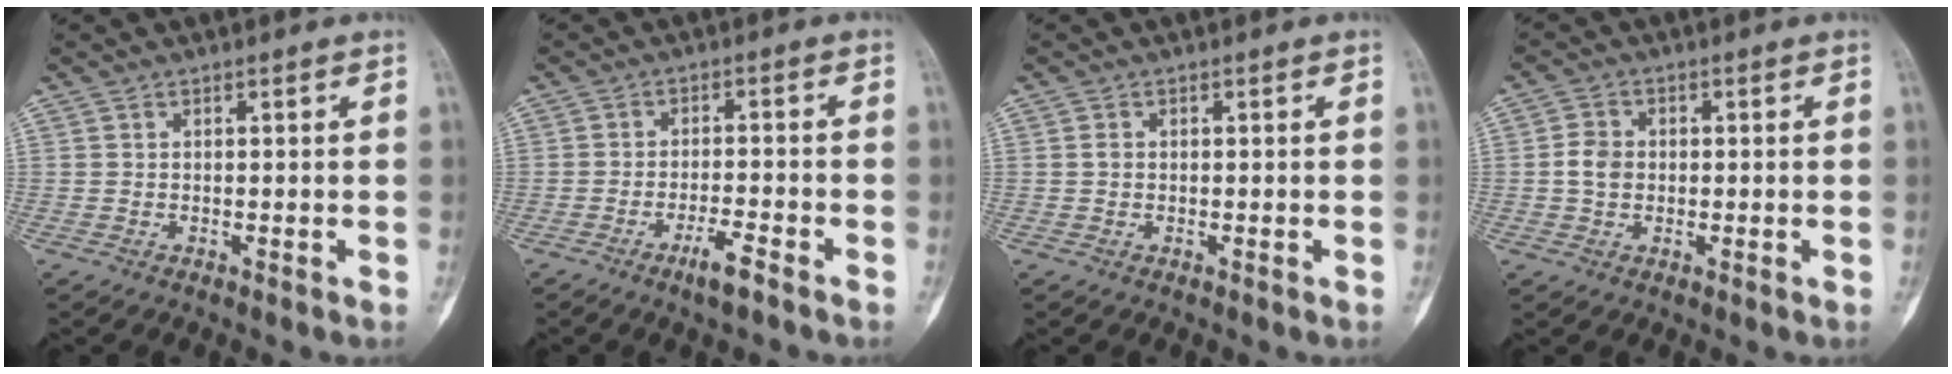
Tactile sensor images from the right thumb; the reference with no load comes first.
{"total": 4.4, "force": [-2.9, 0.7, 3.2], "torque": [-0.067, 0.013, -0.051]}
{"total": 0.8, "force": [0.0, 0.7, 0.5], "torque": [-0.007, 0.002, -0.001]}
{"total": 3.8, "force": [-0.2, 3.1, 2.2], "torque": [-0.034, 0.007, -0.007]}